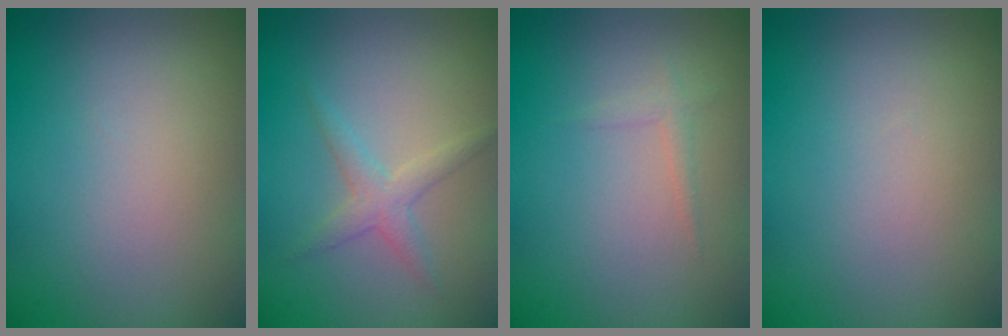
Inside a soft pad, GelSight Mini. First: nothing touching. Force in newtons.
{"total": 2.0, "press": 2.0, "slide": 0.1}
{"total": 0.9, "press": 0.9, "slide": 0.1}
{"total": 0.0}